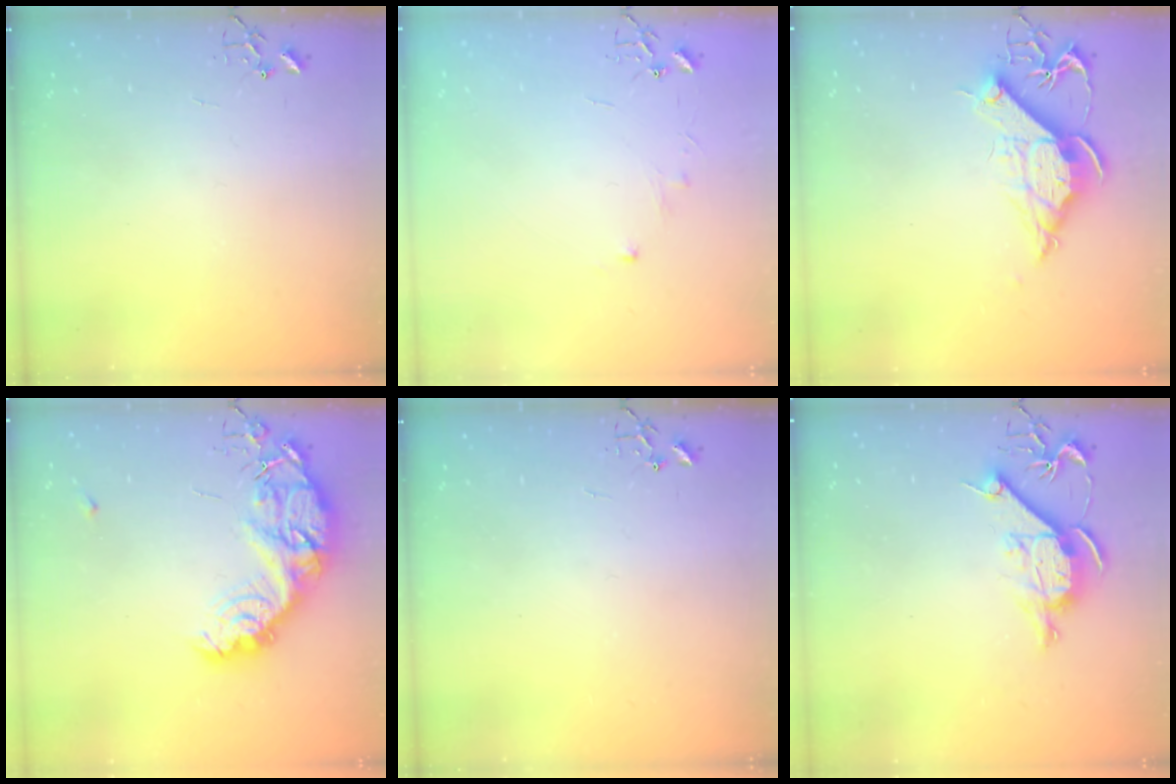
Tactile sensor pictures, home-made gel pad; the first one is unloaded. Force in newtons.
{"total": 3.7, "press": 3.6, "slide": 0.4}
{"total": 11.8, "press": 11.7, "slide": 1.5}
{"total": 19.0, "press": 18.9, "slide": 1.7}
{"total": 0.0}
{"total": 10.1, "press": 10.1, "slide": 0.7}